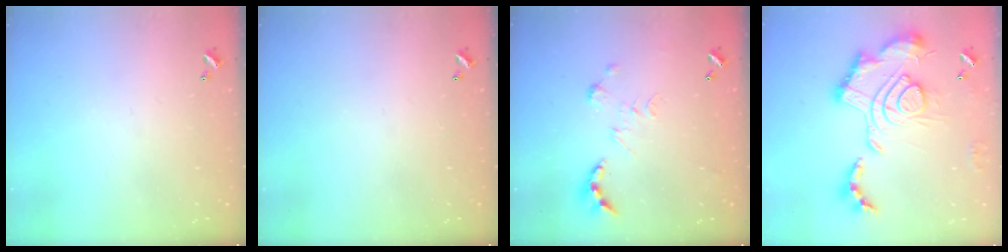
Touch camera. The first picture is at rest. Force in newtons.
{"total": 0.0}
{"total": 0.0}
{"total": 2.5, "press": 1.9, "slide": 1.7}